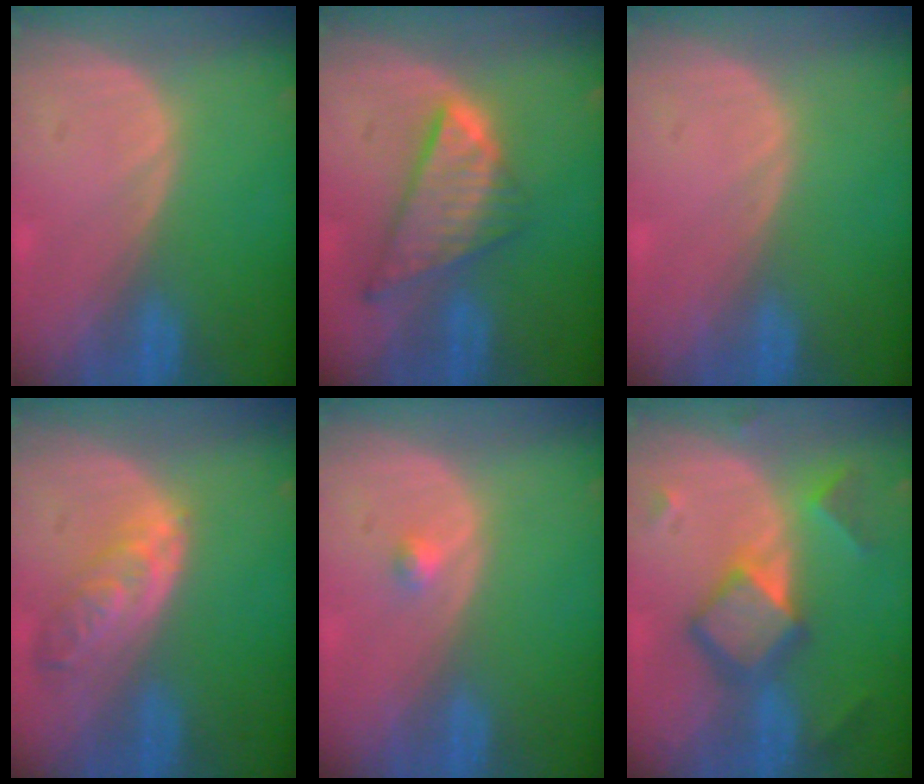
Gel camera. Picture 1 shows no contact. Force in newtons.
{"total": 8.7, "press": 7.4, "slide": 4.5}
{"total": 0.0}
{"total": 5.8, "press": 5.3, "slide": 2.3}
{"total": 1.2, "press": 1.1, "slide": 0.6}
{"total": 7.4, "press": 7.4, "slide": 0.5}